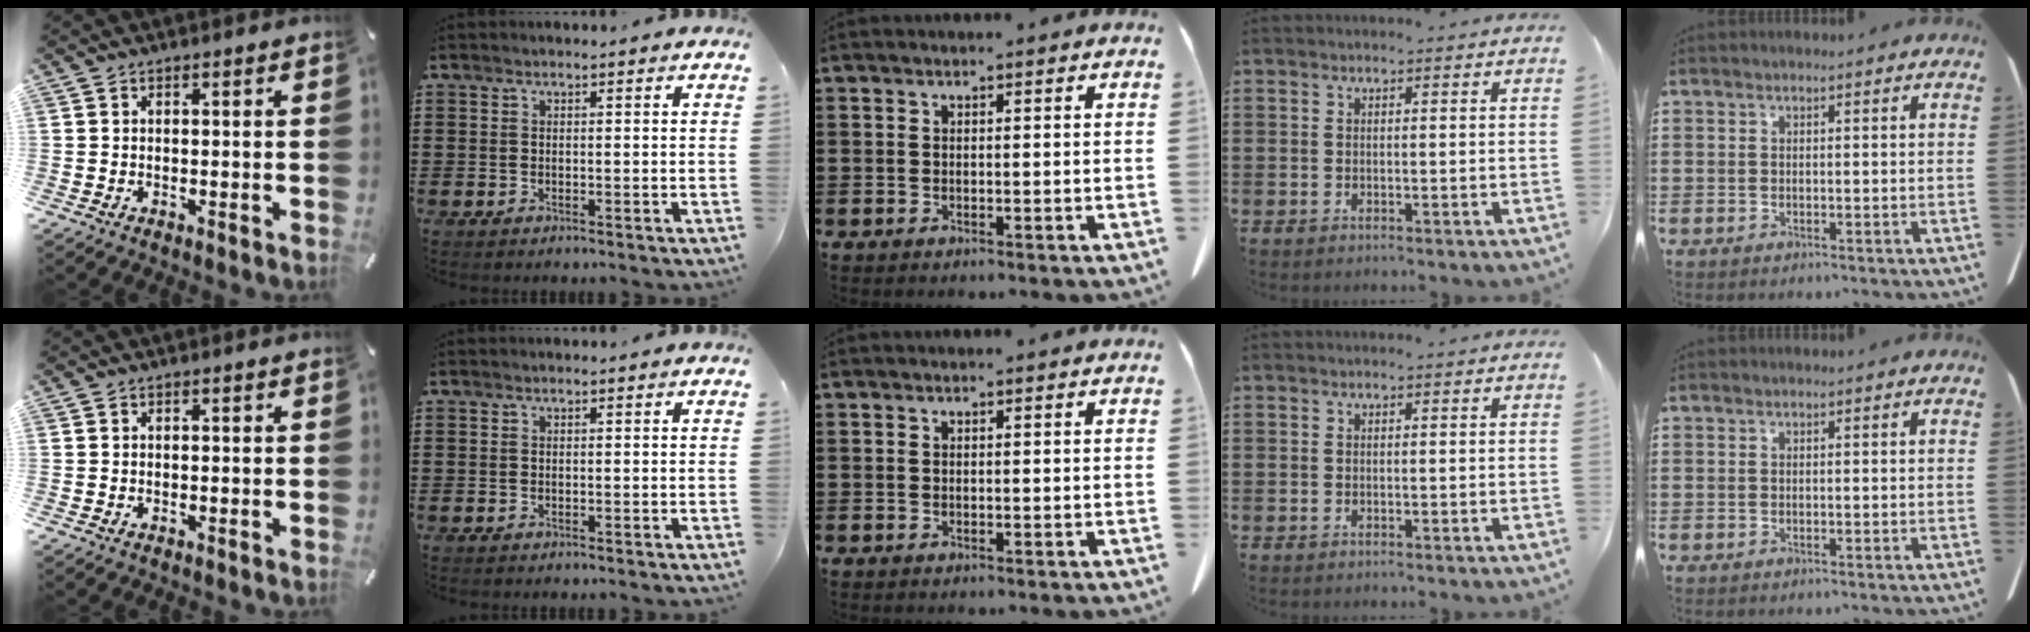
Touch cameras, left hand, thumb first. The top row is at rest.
{}